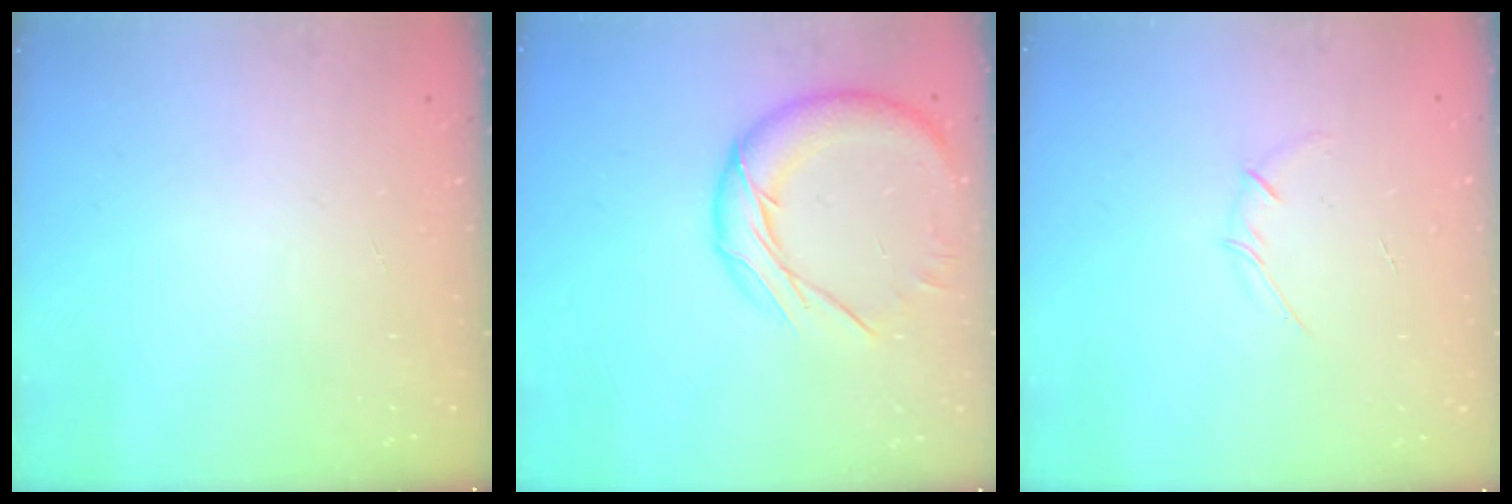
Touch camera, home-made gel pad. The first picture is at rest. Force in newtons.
{"total": 15.2, "press": 15.1, "slide": 1.6}
{"total": 2.7, "press": 2.6, "slide": 0.7}